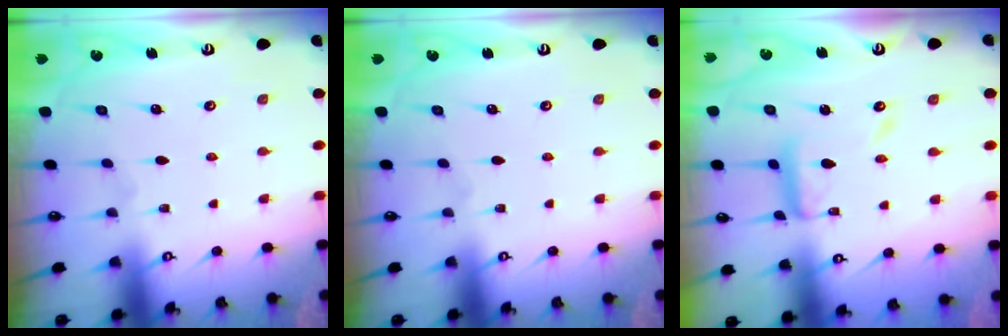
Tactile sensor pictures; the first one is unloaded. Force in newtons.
{"total": 0.0}
{"total": 13.1, "press": 13.1, "slide": 1.1}